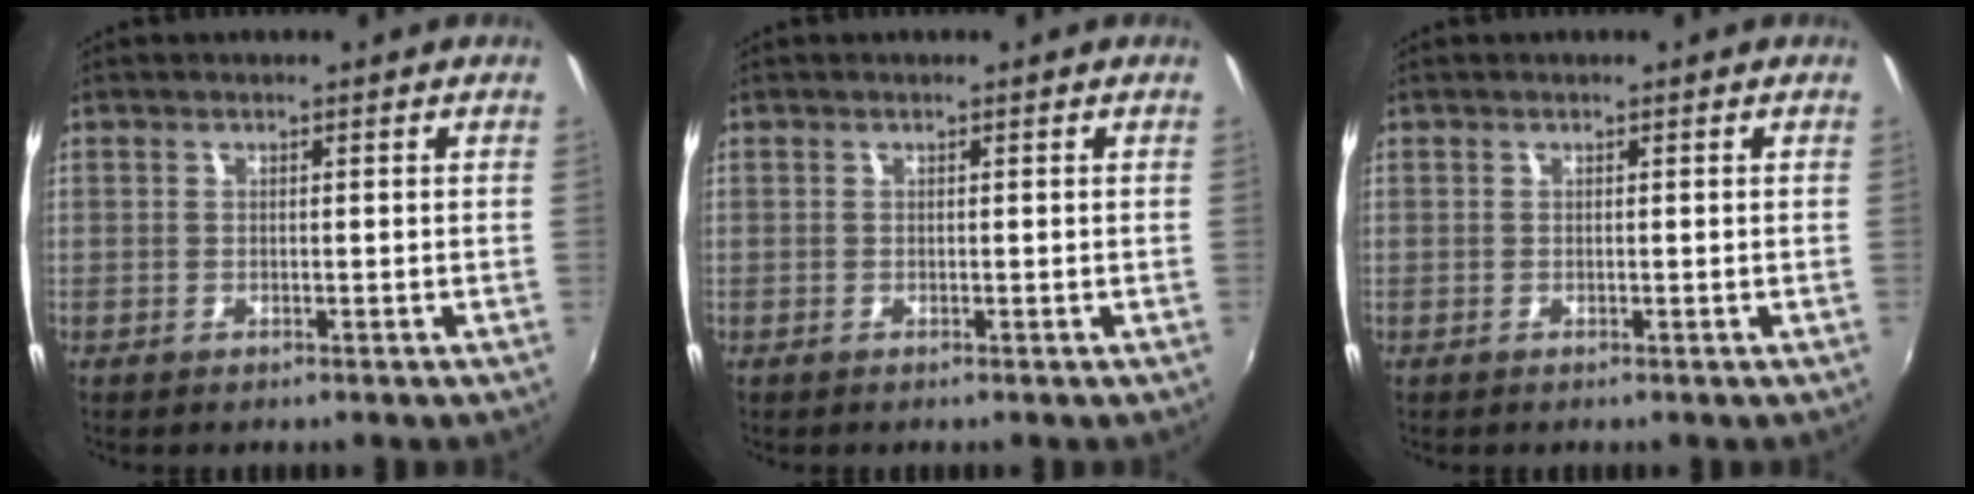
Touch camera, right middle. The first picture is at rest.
{"total": 0.0}
{"total": 0.0}